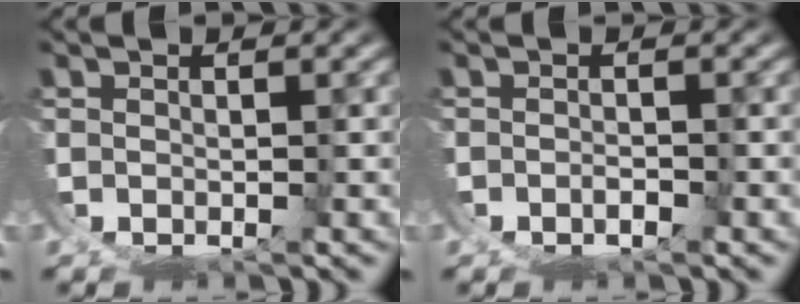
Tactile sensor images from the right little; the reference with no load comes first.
{"total": 0.9, "force": [-0.6, -0.4, 0.5], "torque": [-0.008, 0.002, -0.012]}